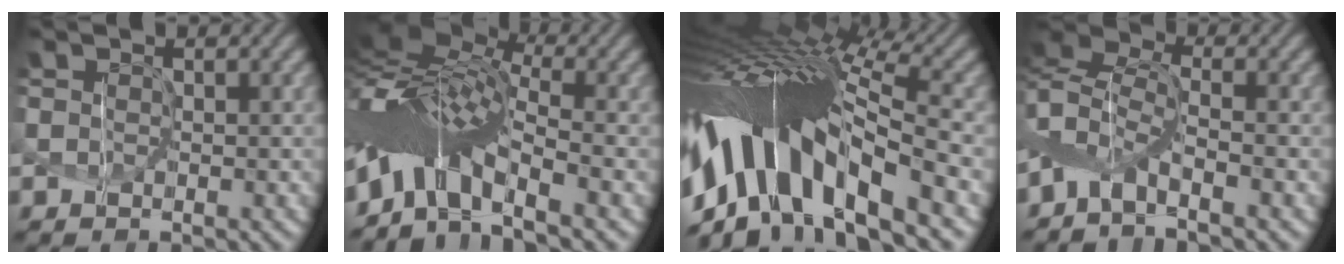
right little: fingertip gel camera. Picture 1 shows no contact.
{"total": 8.0, "force": [-2.9, 2.3, 7.1], "torque": [-0.142, 0.011, -0.056]}
{"total": 13.7, "force": [-4.6, 4.8, 12.0], "torque": [-0.251, 0.024, -0.070]}
{"total": 4.3, "force": [-3.0, 1.0, 2.8], "torque": [-0.082, -0.004, -0.062]}